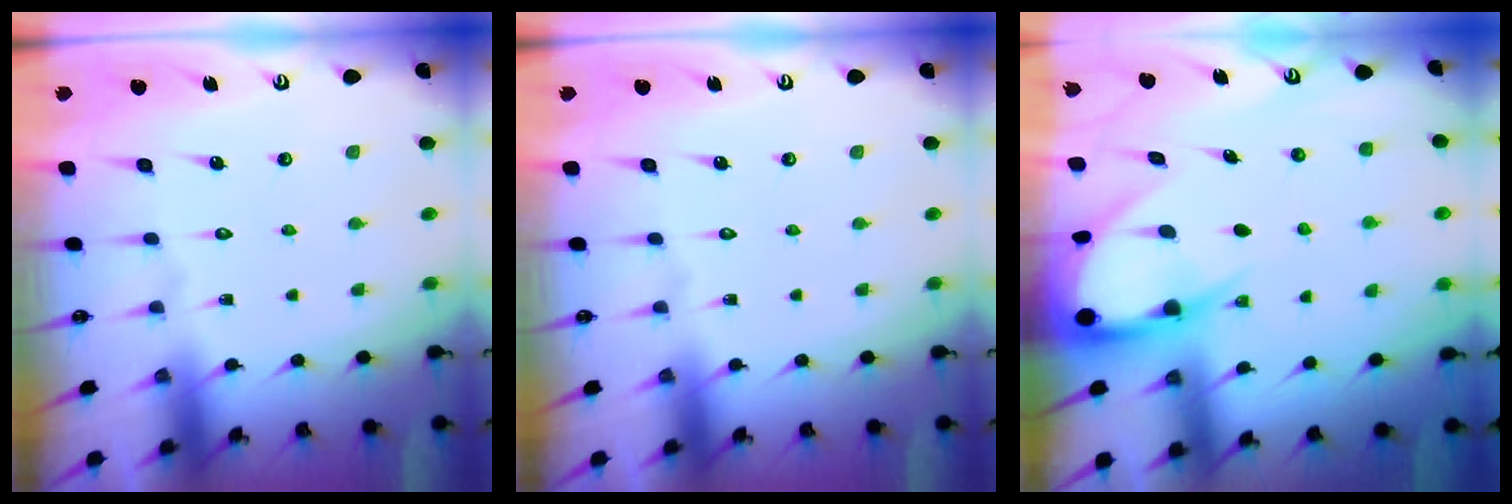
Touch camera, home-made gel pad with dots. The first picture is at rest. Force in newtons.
{"total": 0.0}
{"total": 8.6, "press": 8.5, "slide": 0.9}